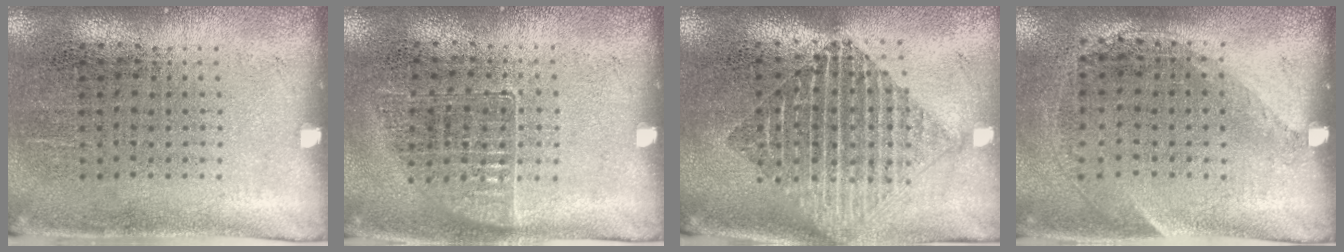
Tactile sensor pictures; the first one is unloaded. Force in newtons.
{"total": 0.9, "press": 0.9, "slide": 0.1}
{"total": 1.8, "press": 1.5, "slide": 1.1}
{"total": 1.4, "press": 0.9, "slide": 1.0}